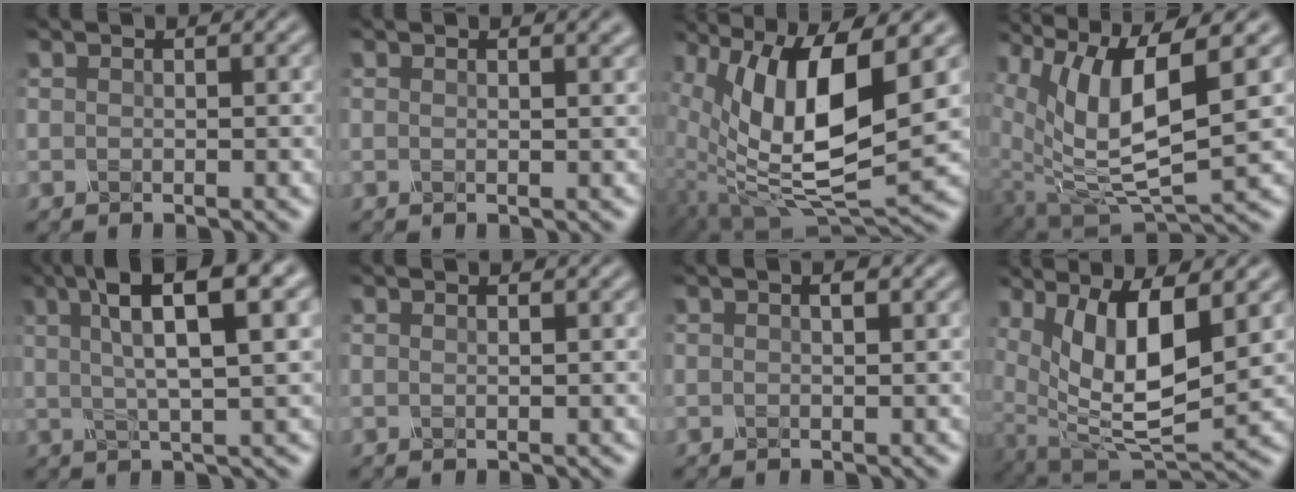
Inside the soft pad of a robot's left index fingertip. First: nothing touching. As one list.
[{"total": 2.6, "force": [1.5, 1.2, 1.8], "torque": [0.003, 0.016, 0.001]}, {"total": 11.8, "force": [3.0, 4.0, 10.7], "torque": [-0.205, -0.008, 0.067]}, {"total": 9.6, "force": [3.2, 3.6, 8.3], "torque": [-0.178, -0.007, 0.072]}, {"total": 9.5, "force": [3.4, 2.3, 8.5], "torque": [-0.136, 0.018, 0.060]}, {"total": 0.5, "force": [0.2, 0.2, 0.4], "torque": [0.000, 0.001, -0.002]}, {"total": 1.8, "force": [0.8, 0.8, 1.5], "torque": [-0.008, 0.009, -0.004]}, {"total": 9.5, "force": [2.1, 3.5, 8.6], "torque": [-0.165, -0.012, 0.049]}]